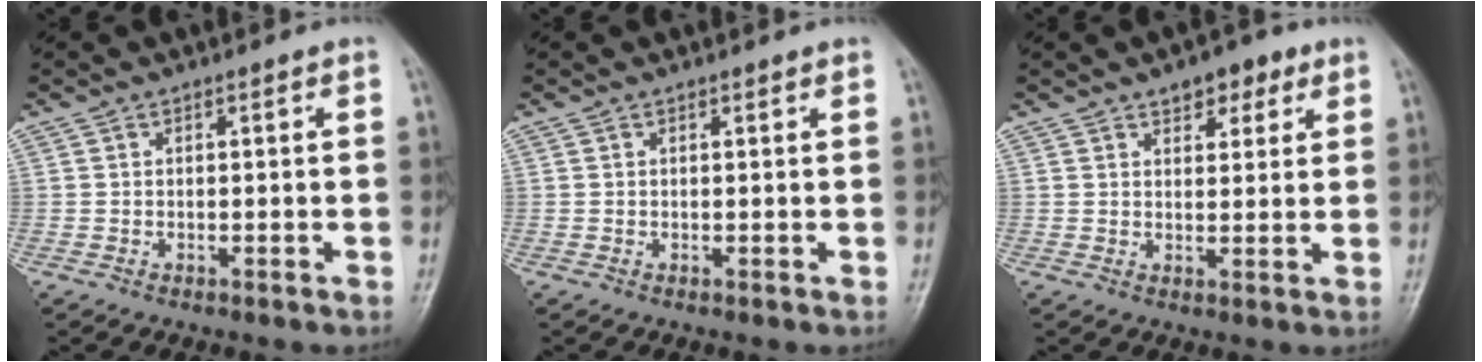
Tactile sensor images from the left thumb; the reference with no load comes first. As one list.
[{"total": 0.5, "force": [0.5, 0.1, 0.2], "torque": [-0.005, -0.002, 0.005]}, {"total": 5.8, "force": [3.4, 3.1, 3.6], "torque": [-0.020, -0.012, 0.045]}]